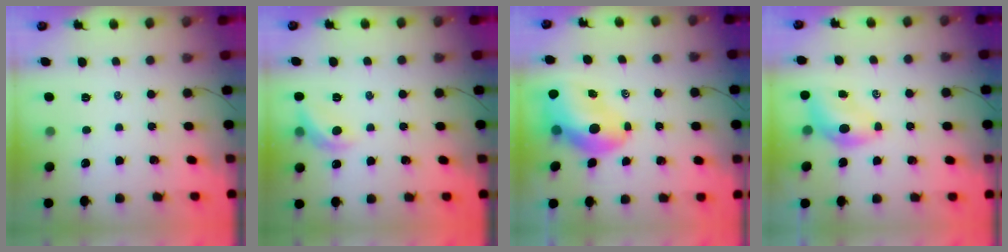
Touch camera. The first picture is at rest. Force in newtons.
{"total": 9.0, "press": 9.0, "slide": 0.8}
{"total": 10.1, "press": 9.5, "slide": 3.2}
{"total": 5.7, "press": 5.6, "slide": 0.9}